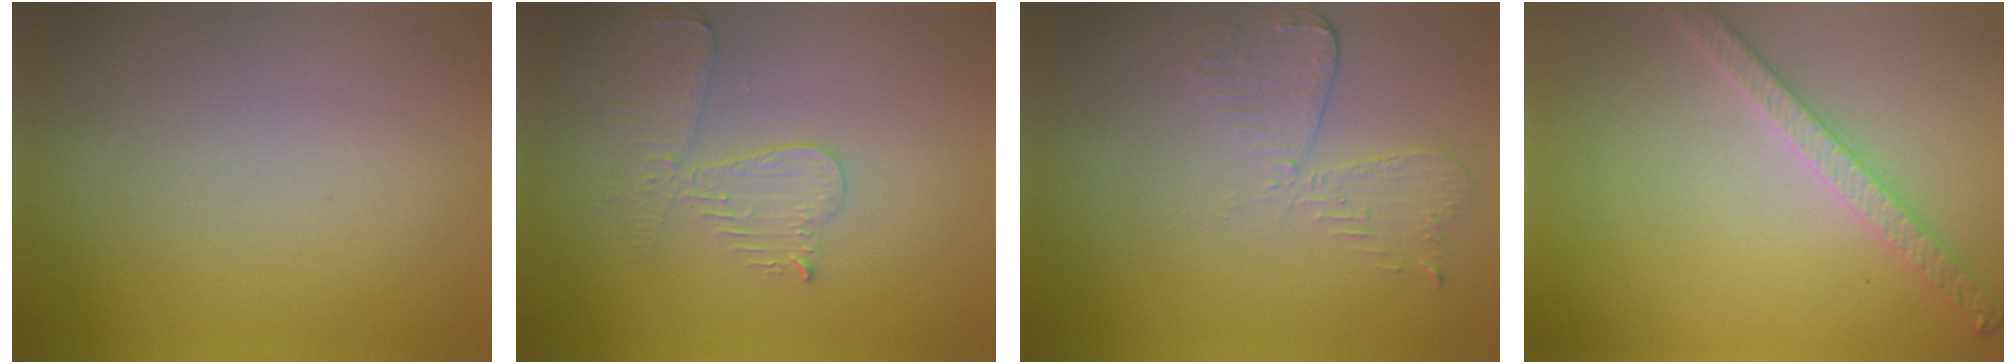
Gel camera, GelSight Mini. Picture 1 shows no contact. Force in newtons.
{"total": 3.9, "press": 3.7, "slide": 1.2}
{"total": 2.6, "press": 2.3, "slide": 1.3}
{"total": 3.0, "press": 2.9, "slide": 0.7}